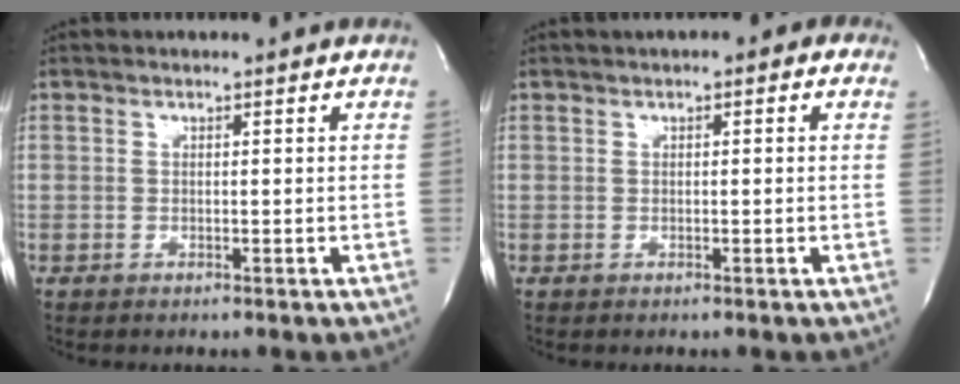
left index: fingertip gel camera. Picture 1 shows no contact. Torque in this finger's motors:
{"motor_torque": [0.43, -1.20, 0.29, 0.01]}